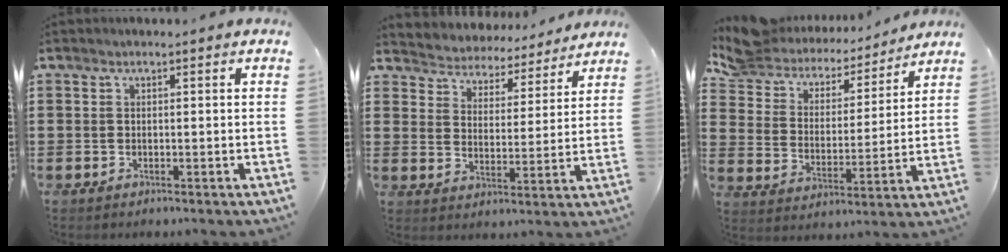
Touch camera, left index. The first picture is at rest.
{"total": 4.3, "force": [4.2, 0.3, -0.7], "torque": [-0.015, -0.037, 0.068]}
{"total": 6.9, "force": [6.6, 1.9, 0.8], "torque": [-0.055, -0.046, 0.113]}